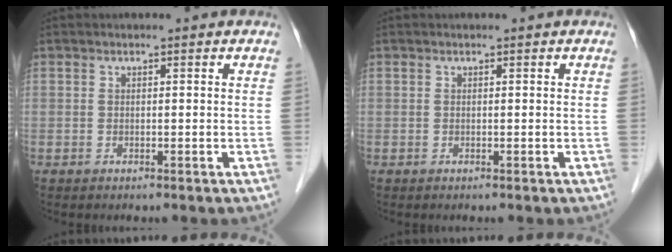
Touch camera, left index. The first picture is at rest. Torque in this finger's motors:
{"motor_torque": [0.04, 0.04, -0.01, 0.00]}